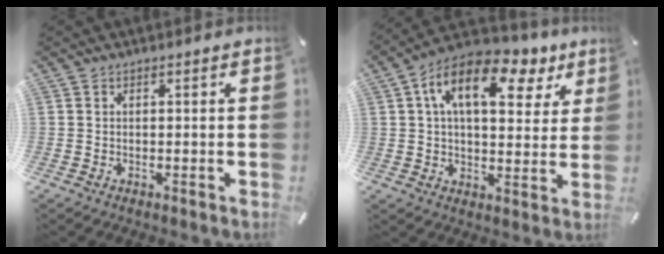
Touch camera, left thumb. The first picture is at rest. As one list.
[{"total": 15.5, "force": [7.0, 8.1, 11.3], "torque": [-0.180, -0.018, 0.115]}]